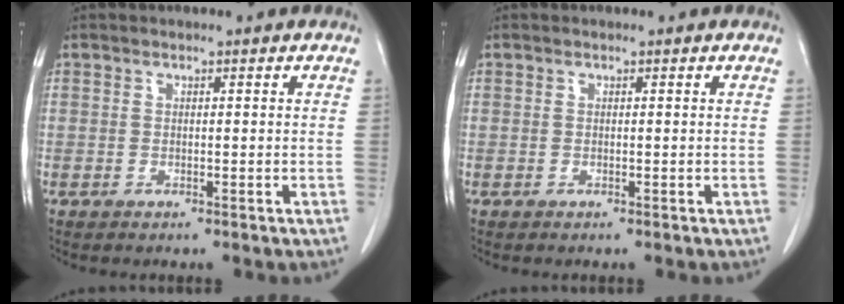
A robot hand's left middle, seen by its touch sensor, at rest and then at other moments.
{"total": 0.0}